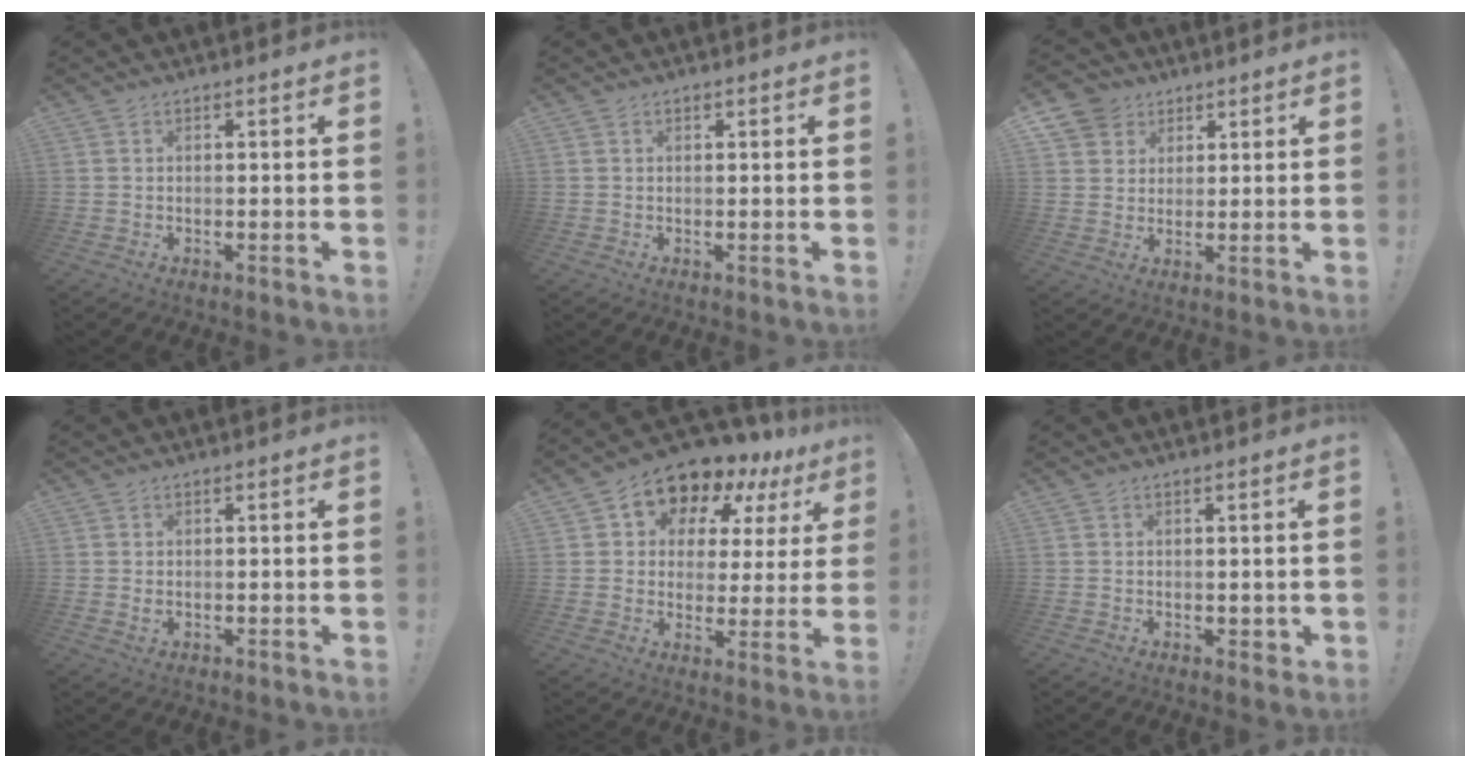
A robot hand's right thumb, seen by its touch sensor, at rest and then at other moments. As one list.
[{"total": 0.5, "force": [0.3, 0.4, 0.2], "torque": [0.000, -0.001, 0.006]}, {"total": 7.3, "force": [3.8, 6.1, 1.3], "torque": [-0.016, -0.025, 0.076]}, {"total": 0.9, "force": [0.3, 0.6, 0.6], "torque": [-0.004, -0.002, 0.002]}, {"total": 10.7, "force": [8.8, 5.2, 3.4], "torque": [-0.058, -0.082, 0.152]}, {"total": 1.8, "force": [0.6, 1.3, 1.1], "torque": [-0.006, -0.002, 0.009]}]